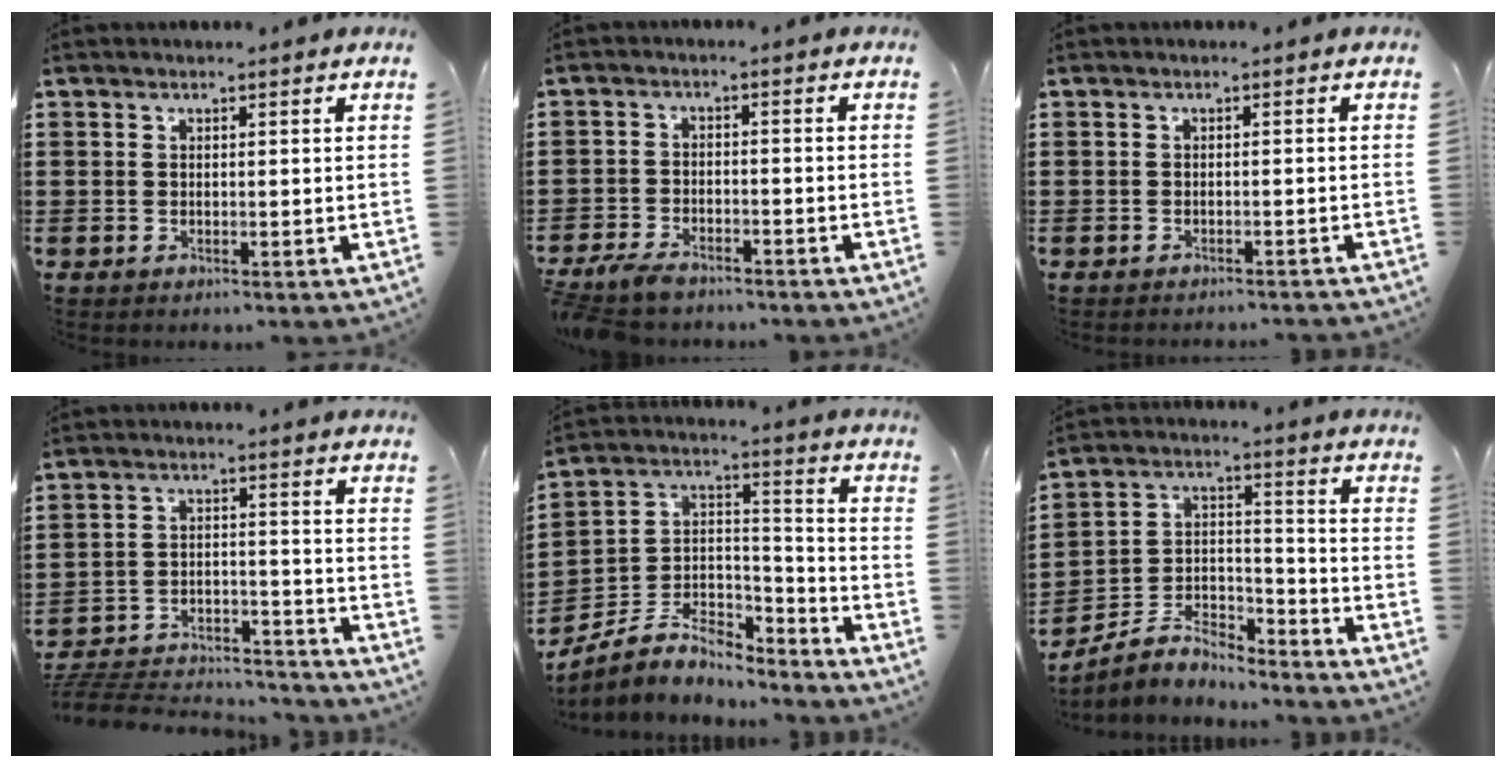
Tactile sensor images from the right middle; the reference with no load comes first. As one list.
[{"total": 3.6, "force": [-3.4, 0.9, 1.0], "torque": [-0.041, -0.002, -0.075]}, {"total": 0.9, "force": [-0.8, -0.2, 0.1], "torque": [-0.006, -0.002, -0.017]}, {"total": 6.0, "force": [-5.9, 0.8, 1.1], "torque": [-0.029, 0.001, -0.120]}, {"total": 6.2, "force": [-5.3, 2.9, 1.4], "torque": [-0.042, -0.001, -0.107]}, {"total": 6.9, "force": [-6.4, 1.9, 1.8], "torque": [-0.046, 0.007, -0.128]}]